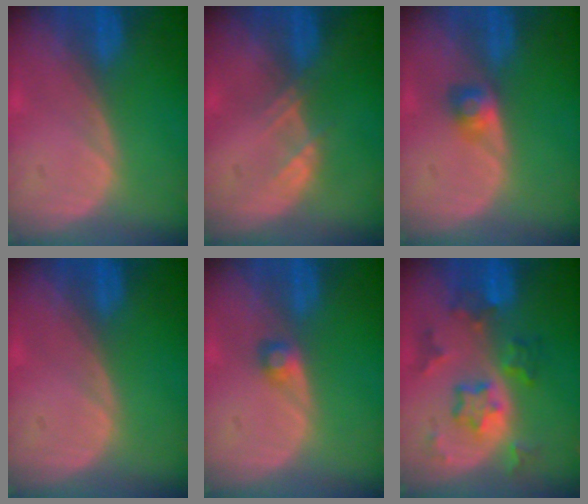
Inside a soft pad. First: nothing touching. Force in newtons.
{"total": 1.9, "press": 1.9, "slide": 0.3}
{"total": 2.5, "press": 2.4, "slide": 0.7}
{"total": 0.0}
{"total": 1.8, "press": 1.7, "slide": 0.3}
{"total": 7.7, "press": 6.8, "slide": 3.7}